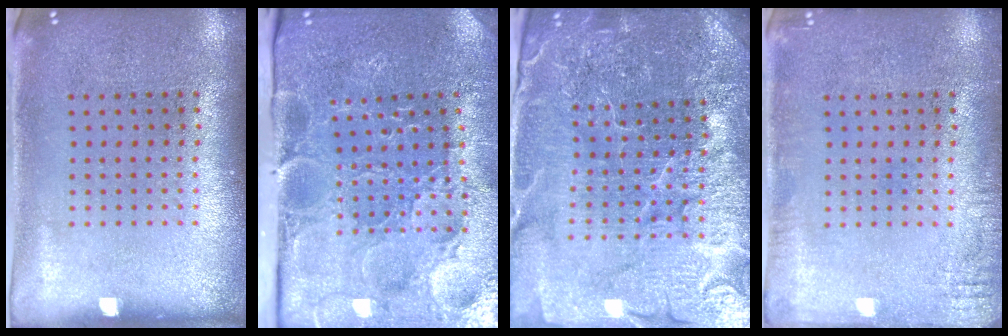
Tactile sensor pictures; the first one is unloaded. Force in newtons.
{"total": 3.8, "press": 3.7, "slide": 0.9}
{"total": 5.5, "press": 5.1, "slide": 2.1}
{"total": 1.7, "press": 1.7, "slide": 0.2}